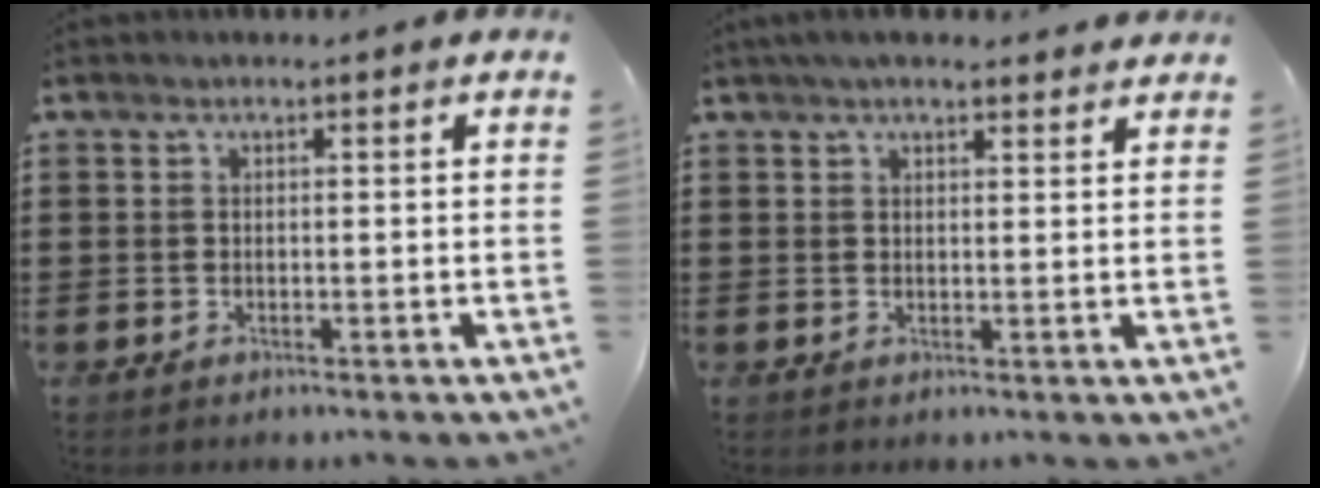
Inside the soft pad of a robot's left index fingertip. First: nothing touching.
{"total": 3.4, "force": [2.9, 0.9, 1.4], "torque": [-0.033, 0.003, 0.055]}